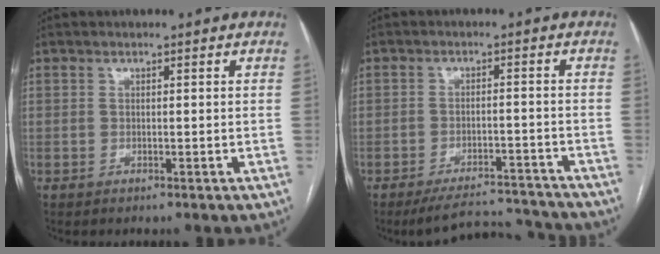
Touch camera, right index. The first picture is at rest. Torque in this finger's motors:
{"motor_torque": [-1.92, 0.22, -1.05, -0.21]}